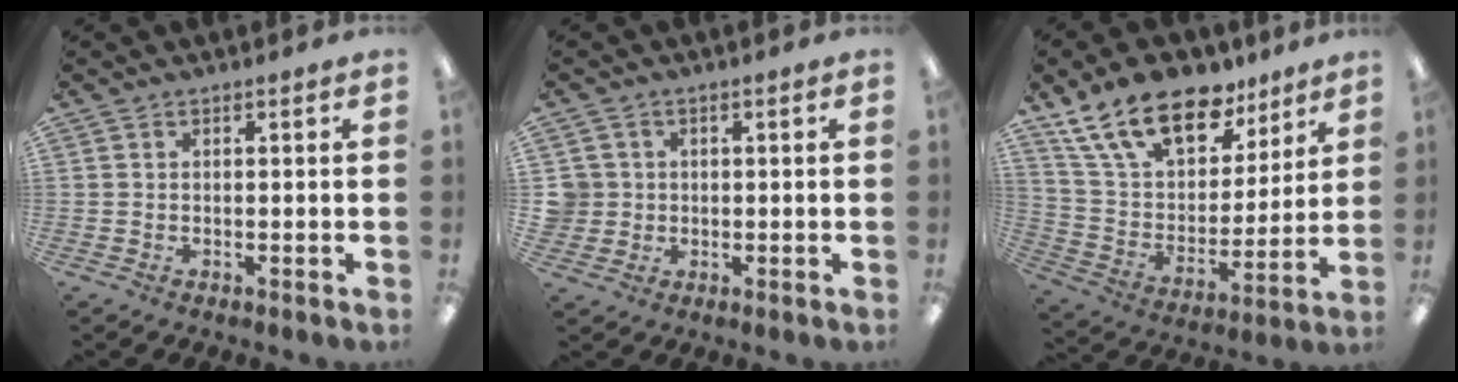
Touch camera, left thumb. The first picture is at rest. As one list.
[{"total": 4.0, "force": [0.4, 4.0, 0.3], "torque": [-0.008, 0.006, 0.006]}, {"total": 21.0, "force": [13.9, 10.9, 11.4], "torque": [-0.202, -0.069, 0.250]}]